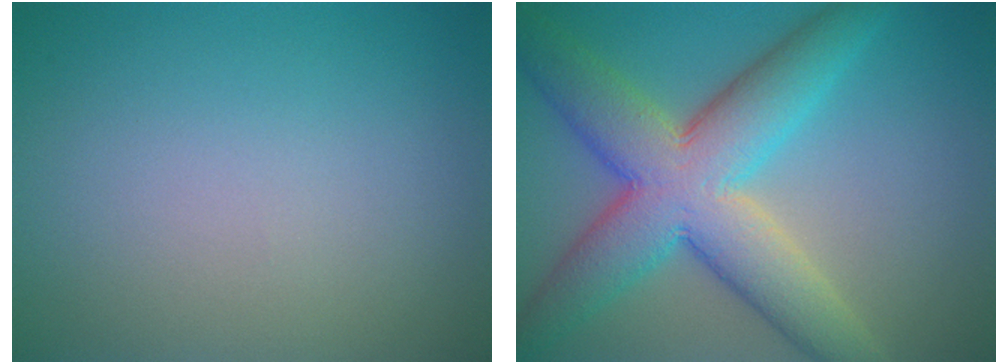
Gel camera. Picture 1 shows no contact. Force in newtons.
{"total": 10.1, "press": 10.1, "slide": 0.5}